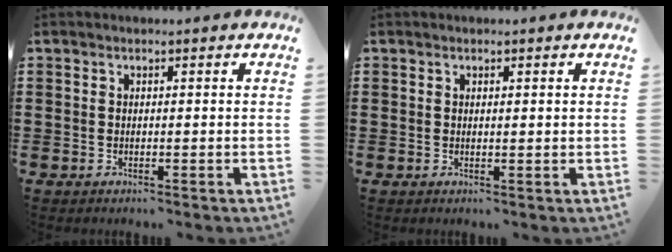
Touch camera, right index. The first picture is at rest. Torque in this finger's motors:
{"motor_torque": [-0.28, 0.10, -0.01, -0.01]}